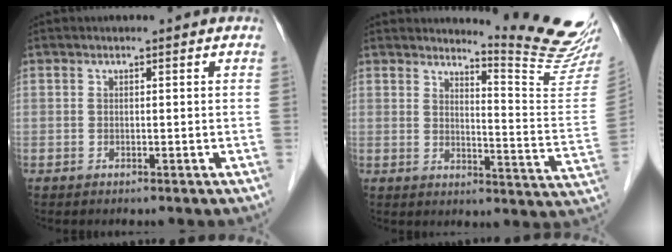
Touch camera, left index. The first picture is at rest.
{"total": 13.1, "force": [12.6, -2.4, 2.7], "torque": [-0.038, -0.126, 0.147]}